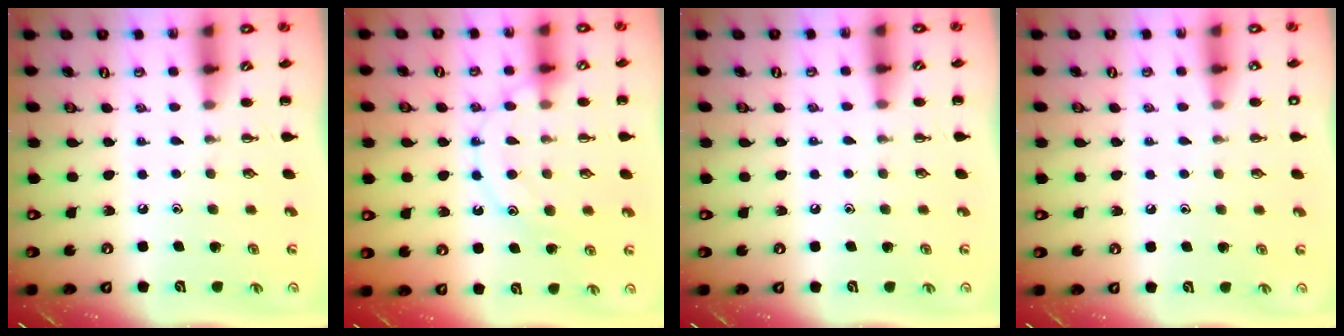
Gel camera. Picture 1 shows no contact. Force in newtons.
{"total": 11.5, "press": 11.5, "slide": 0.6}
{"total": 6.3, "press": 6.0, "slide": 2.0}
{"total": 1.4, "press": 1.4, "slide": 0.1}